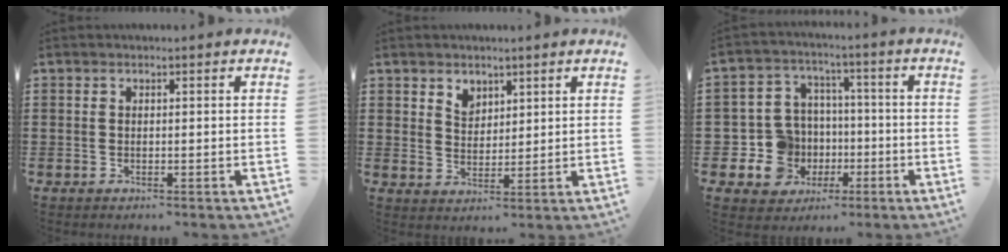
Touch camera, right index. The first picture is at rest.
{"total": 3.2, "force": [2.4, 2.0, 0.2], "torque": [-0.014, 0.006, 0.047]}
{"total": 10.0, "force": [-2.2, 9.3, 2.7], "torque": [-0.113, 0.013, -0.032]}